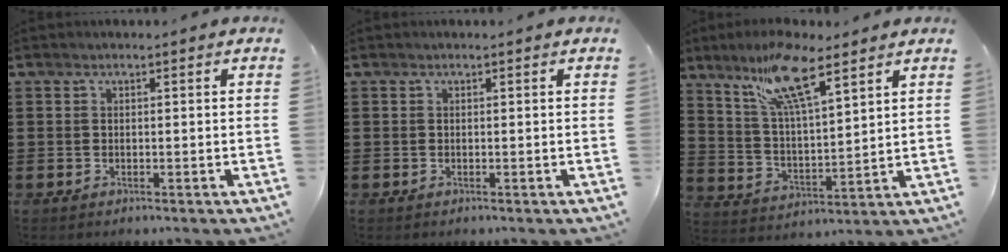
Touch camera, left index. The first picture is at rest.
{"total": 0.0}
{"total": 10.7, "force": [7.6, 2.4, 7.1], "torque": [-0.149, -0.018, 0.137]}